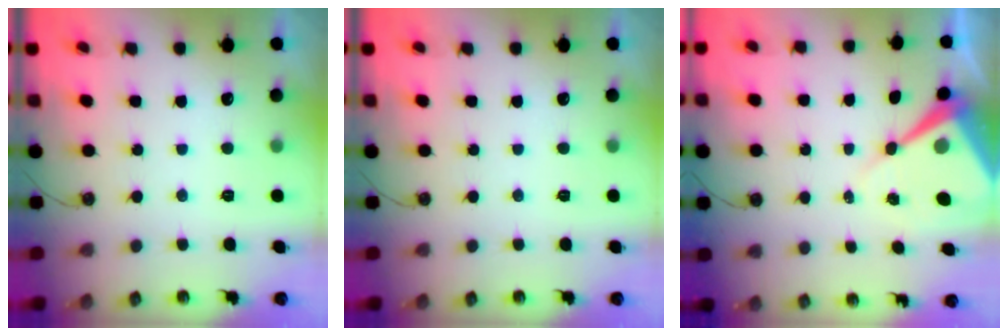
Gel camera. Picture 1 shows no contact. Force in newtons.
{"total": 0.0}
{"total": 10.1, "press": 10.1, "slide": 0.8}